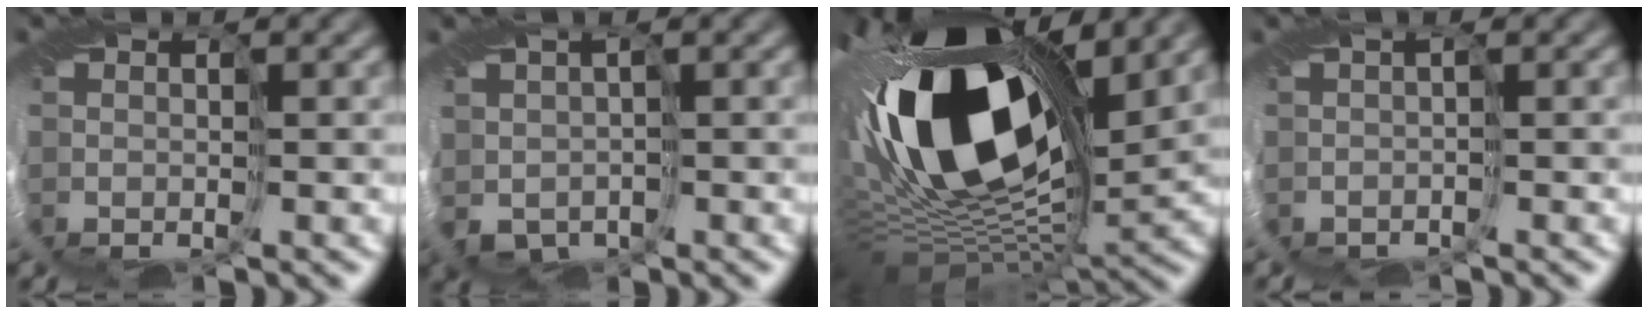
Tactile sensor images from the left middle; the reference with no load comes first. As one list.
[{"total": 2.5, "force": [0.2, 2.3, 1.1], "torque": [-0.025, 0.006, 0.017]}, {"total": 20.0, "force": [4.0, 11.4, 15.9], "torque": [-0.300, -0.010, 0.068]}, {"total": 0.8, "force": [0.2, 0.6, 0.4], "torque": [-0.008, 0.007, 0.008]}]